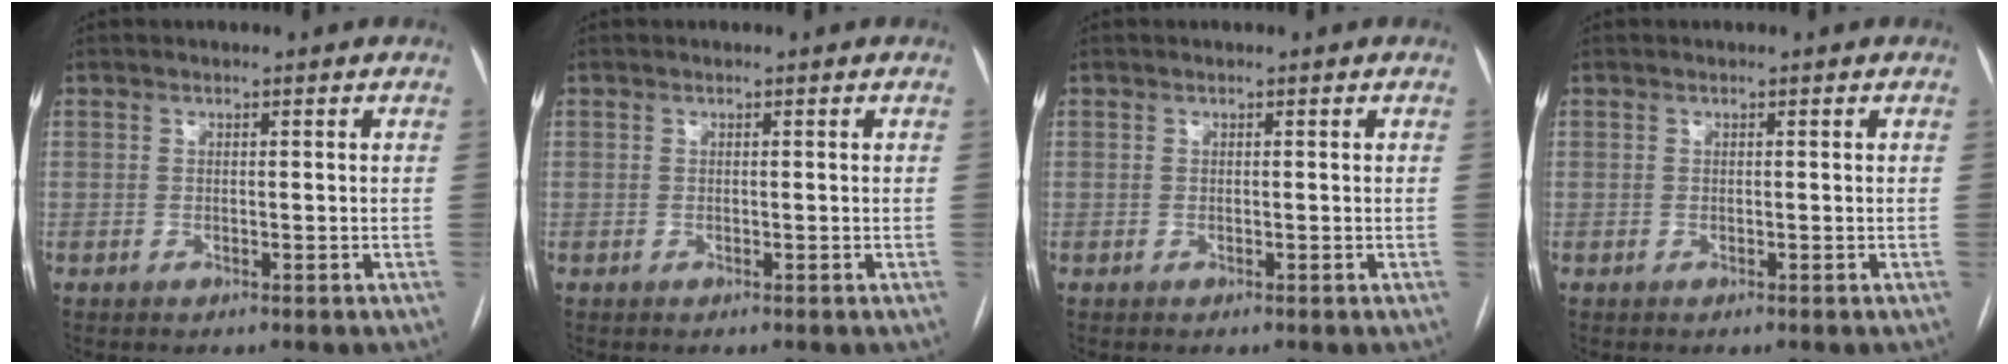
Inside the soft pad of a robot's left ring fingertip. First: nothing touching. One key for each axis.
{"total": 0.0}
{"total": 0.0}
{"total": 0.0}